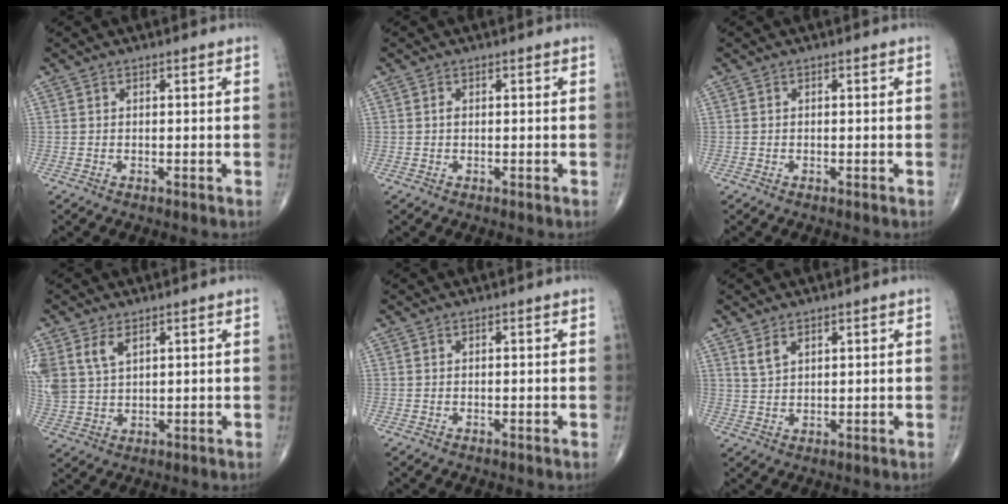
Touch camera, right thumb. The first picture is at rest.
{"total": 0.6, "force": [0.0, 0.4, 0.4], "torque": [-0.006, 0.001, -0.002]}
{"total": 0.0}
{"total": 8.3, "force": [3.9, 4.9, 5.4], "torque": [-0.122, -0.003, 0.090]}
{"total": 0.0}
{"total": 3.2, "force": [2.0, 1.6, 1.9], "torque": [-0.034, -0.010, 0.046]}